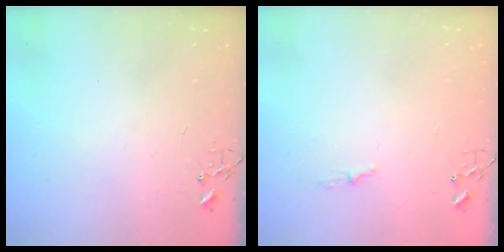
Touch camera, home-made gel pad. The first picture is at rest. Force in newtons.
{"total": 3.8, "press": 3.7, "slide": 0.5}